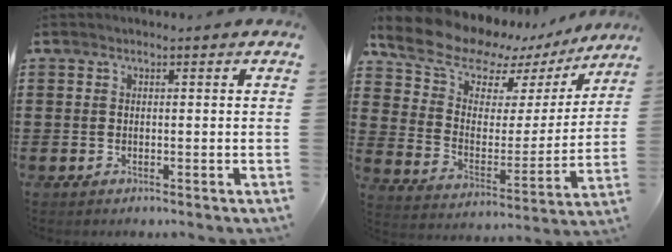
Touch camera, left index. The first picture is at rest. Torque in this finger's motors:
{"motor_torque": [2.14, 0.00, 0.51, 0.10]}